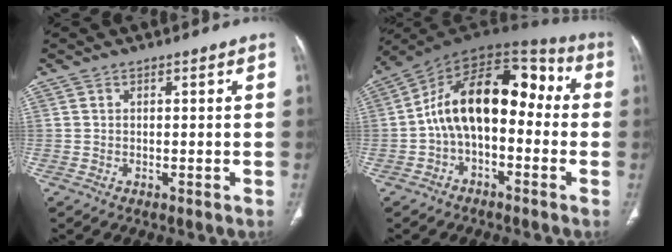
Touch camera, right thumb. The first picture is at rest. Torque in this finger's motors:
{"motor_torque": [2.45, 2.56, 1.83, -0.58, 0.22]}